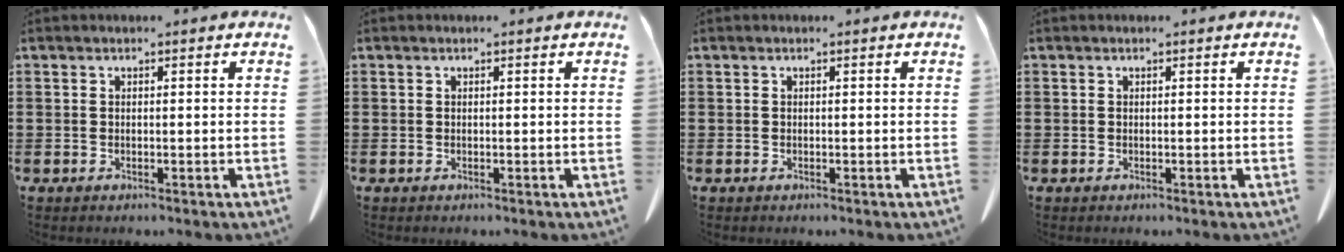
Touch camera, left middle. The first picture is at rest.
{"total": 0.0}
{"total": 0.0}
{"total": 0.0}